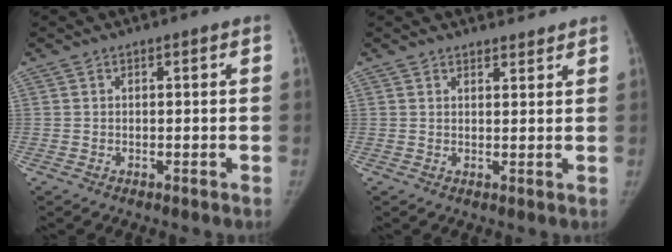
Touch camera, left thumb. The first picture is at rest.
{"total": 2.6, "force": [2.5, 0.8, 0.3], "torque": [0.013, -0.015, 0.032]}